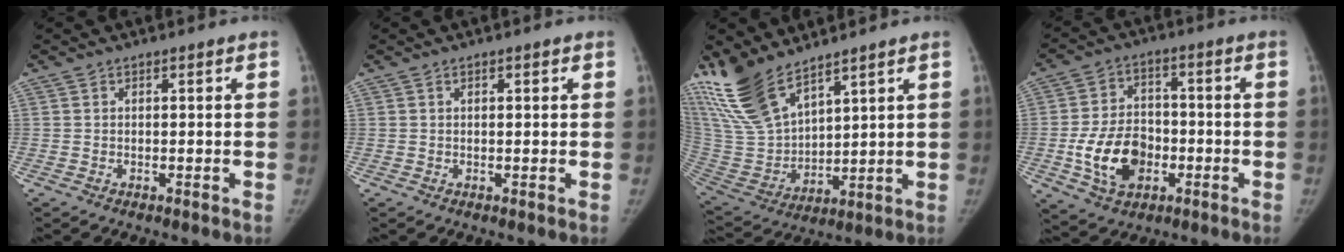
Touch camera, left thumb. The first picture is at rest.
{"total": 0.9, "force": [0.4, 0.3, 0.8], "torque": [-0.011, 0.002, 0.005]}
{"total": 16.5, "force": [12.7, 5.8, 8.7], "torque": [-0.165, -0.062, 0.268]}
{"total": 12.2, "force": [-3.3, 8.7, 8.0], "torque": [-0.117, 0.018, -0.055]}